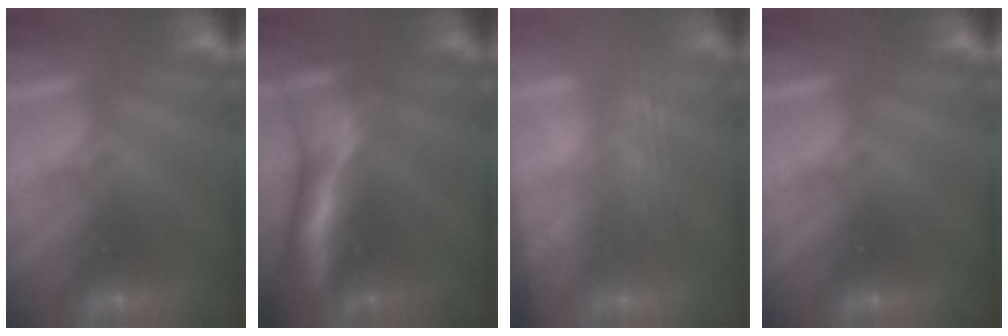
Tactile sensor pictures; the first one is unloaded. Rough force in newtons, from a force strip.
{"total": 7.6}
{"total": 2.7}
{"total": 0.0}